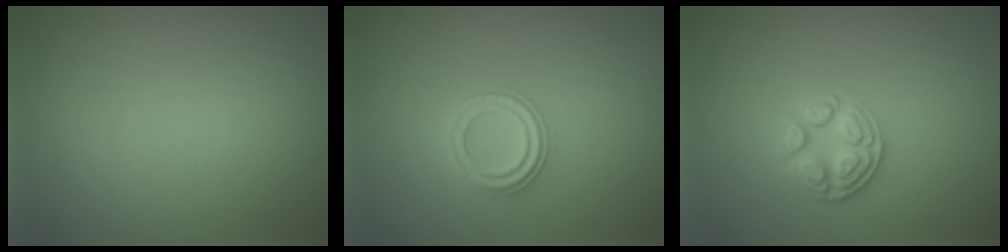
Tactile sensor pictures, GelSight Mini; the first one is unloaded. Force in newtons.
{"total": 2.3, "press": 2.3, "slide": 0.2}
{"total": 3.7, "press": 2.8, "slide": 2.5}